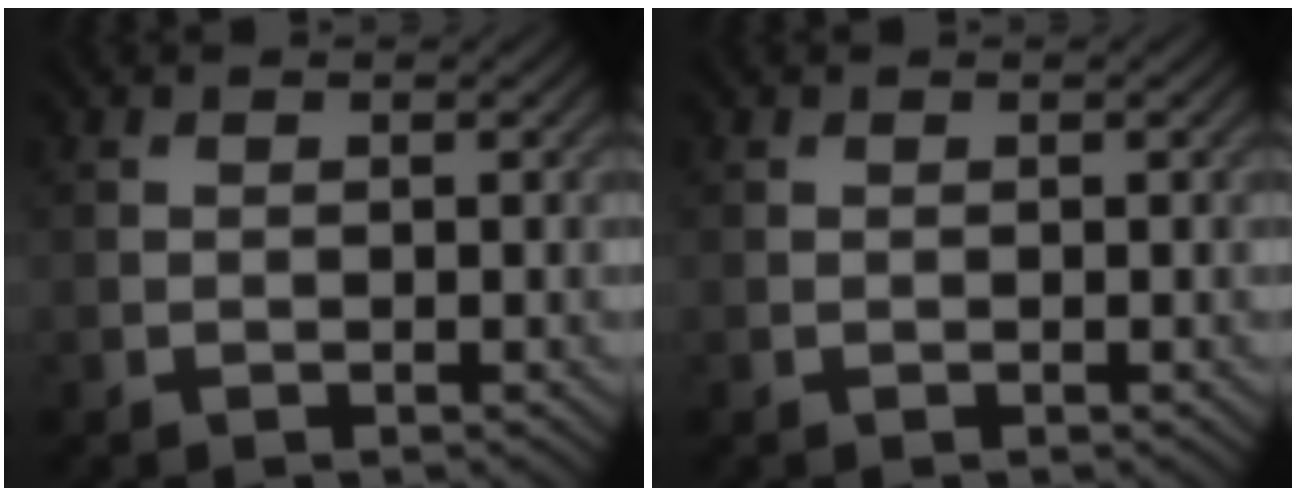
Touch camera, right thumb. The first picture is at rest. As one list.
[{"total": 0.0}]